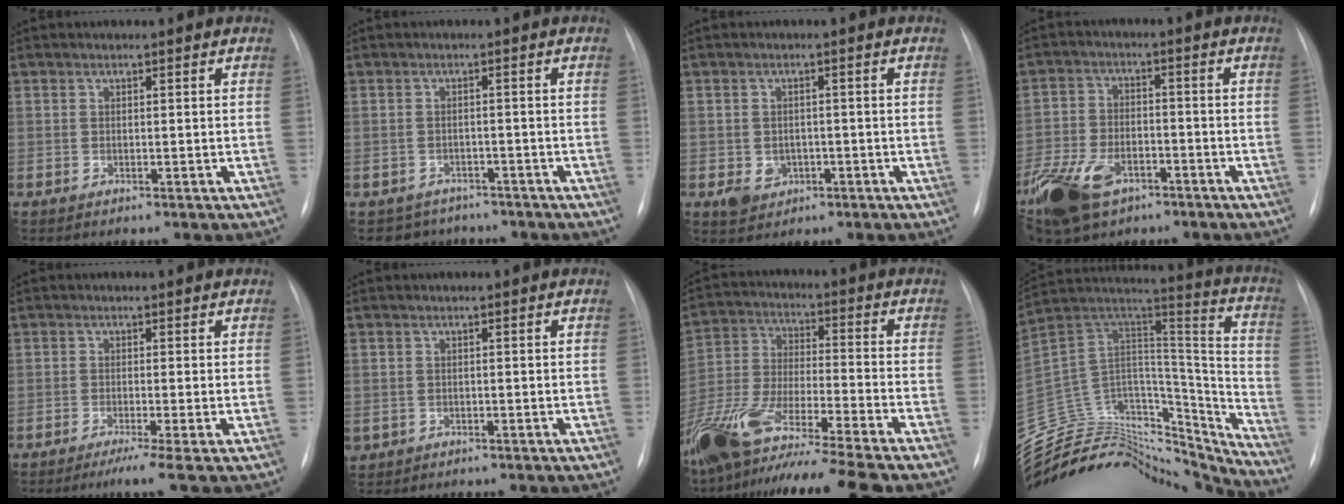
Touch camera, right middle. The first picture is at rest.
{"total": 4.9, "force": [-4.0, 2.9, -0.2], "torque": [0.004, 0.015, -0.052]}
{"total": 3.6, "force": [-1.2, 3.1, 1.4], "torque": [-0.019, 0.003, -0.006]}
{"total": 14.9, "force": [-8.5, 8.5, 8.8], "torque": [-0.212, -0.008, -0.147]}
{"total": 3.4, "force": [-2.1, -0.7, 2.7], "torque": [-0.042, -0.013, -0.039]}
{"total": 2.1, "force": [-0.8, 1.8, 0.6], "torque": [-0.015, 0.000, -0.005]}
{"total": 21.7, "force": [-17.5, 0.1, 12.8], "torque": [-0.262, -0.047, -0.314]}
{"total": 33.3, "force": [-30.8, 9.0, 9.0], "torque": [-0.162, 0.037, -0.467]}